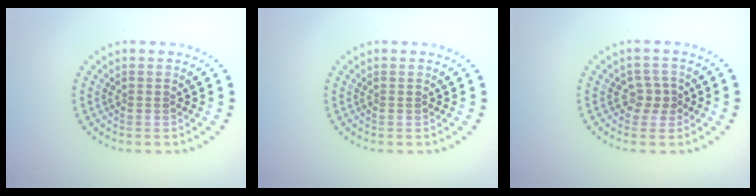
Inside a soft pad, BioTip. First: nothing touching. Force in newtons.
{"total": 0.0}
{"total": 1.8, "press": 1.6, "slide": 0.8}